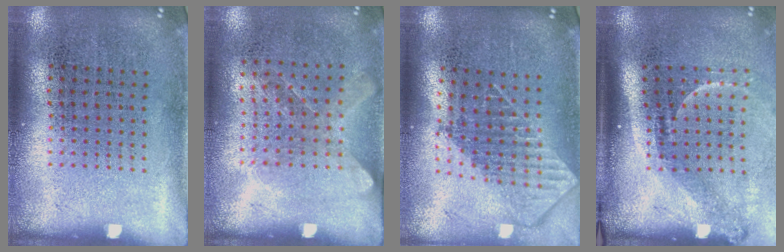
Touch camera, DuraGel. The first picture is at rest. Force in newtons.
{"total": 1.2, "press": 1.0, "slide": 0.7}
{"total": 1.9, "press": 1.5, "slide": 1.1}
{"total": 2.2, "press": 1.5, "slide": 1.6}